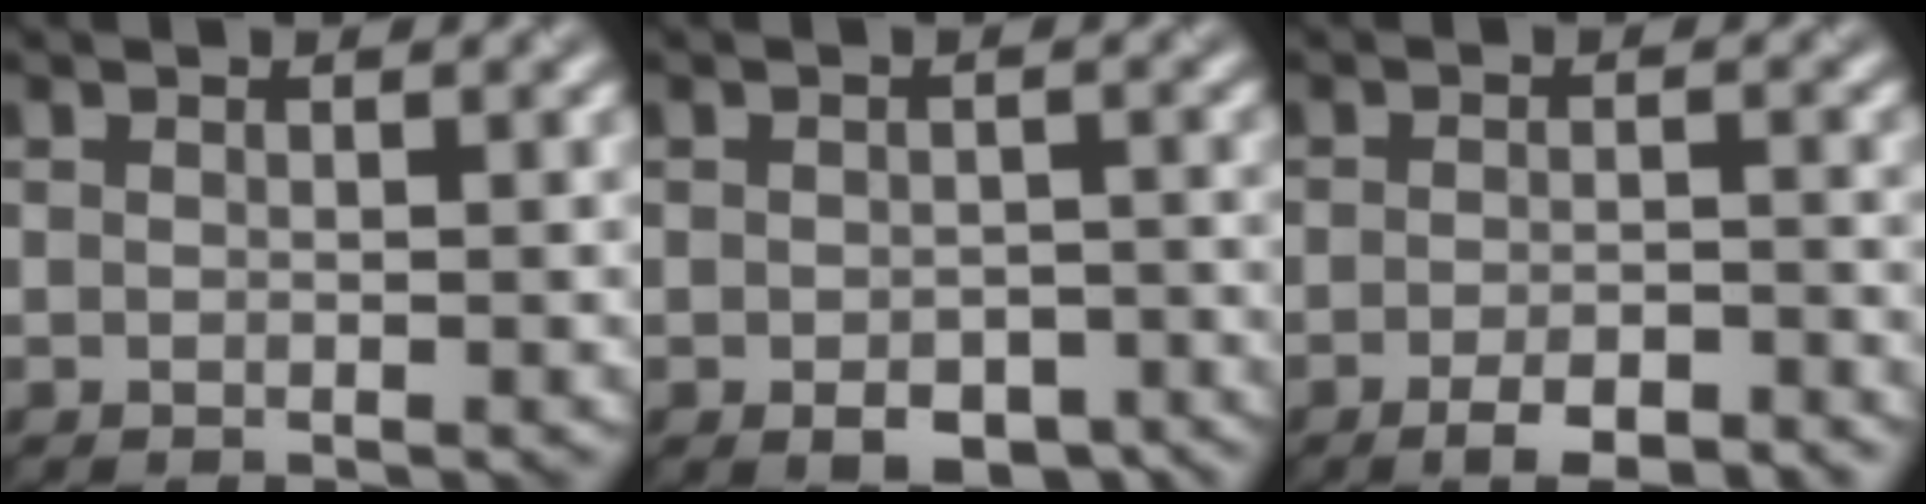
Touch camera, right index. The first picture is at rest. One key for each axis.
{"total": 3.8, "fx": -2.0, "fy": 2.1, "fz": 2.4, "tx": -0.030, "ty": -0.010, "tz": -0.025}
{"total": 3.7, "fx": -2.5, "fy": 0.9, "fz": 2.5, "tx": -0.040, "ty": -0.001, "tz": -0.039}